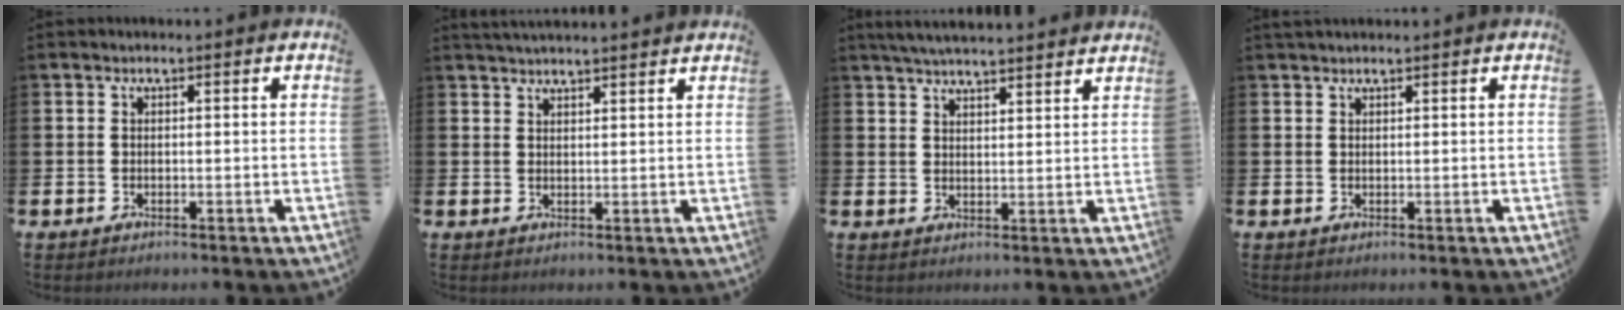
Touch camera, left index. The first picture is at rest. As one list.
[{"total": 2.7, "force": [2.7, 0.0, 0.3], "torque": [-0.009, -0.010, 0.050]}, {"total": 4.7, "force": [4.6, -0.1, 0.8], "torque": [-0.034, -0.017, 0.085]}, {"total": 1.1, "force": [1.0, 0.2, 0.2], "torque": [0.008, -0.003, 0.016]}]